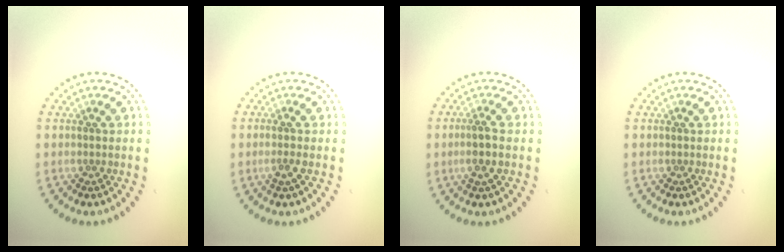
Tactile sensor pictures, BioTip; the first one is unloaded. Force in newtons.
{"total": 1.3, "press": 1.1, "slide": 0.6}
{"total": 1.6, "press": 1.4, "slide": 0.7}
{"total": 0.0}